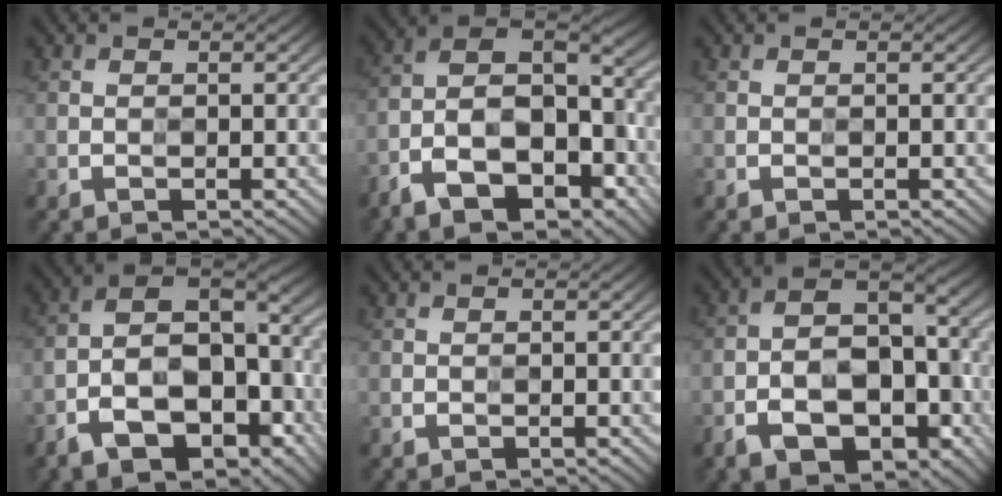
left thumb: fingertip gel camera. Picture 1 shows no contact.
{"total": 14.3, "force": [-8.4, 7.2, 9.2], "torque": [-0.170, -0.020, -0.156]}
{"total": 0.0}
{"total": 14.8, "force": [-7.4, 7.8, 10.1], "torque": [-0.177, -0.020, -0.132]}
{"total": 0.0}
{"total": 13.4, "force": [-6.2, 7.7, 9.0], "torque": [-0.142, -0.014, -0.115]}